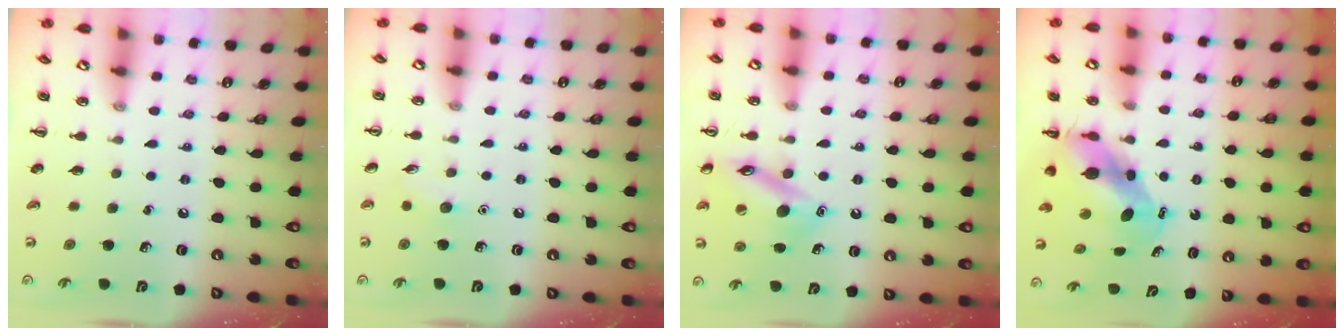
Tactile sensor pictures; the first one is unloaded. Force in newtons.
{"total": 5.4, "press": 5.2, "slide": 1.5}
{"total": 14.5, "press": 14.4, "slide": 1.7}
{"total": 6.2, "press": 6.1, "slide": 1.1}